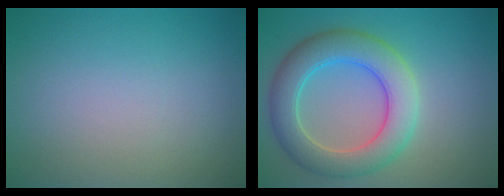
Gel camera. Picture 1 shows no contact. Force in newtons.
{"total": 7.2, "press": 7.2, "slide": 0.2}